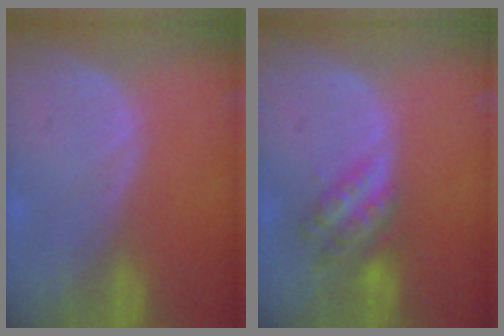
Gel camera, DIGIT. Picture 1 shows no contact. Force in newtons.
{"total": 6.2, "press": 5.4, "slide": 3.0}